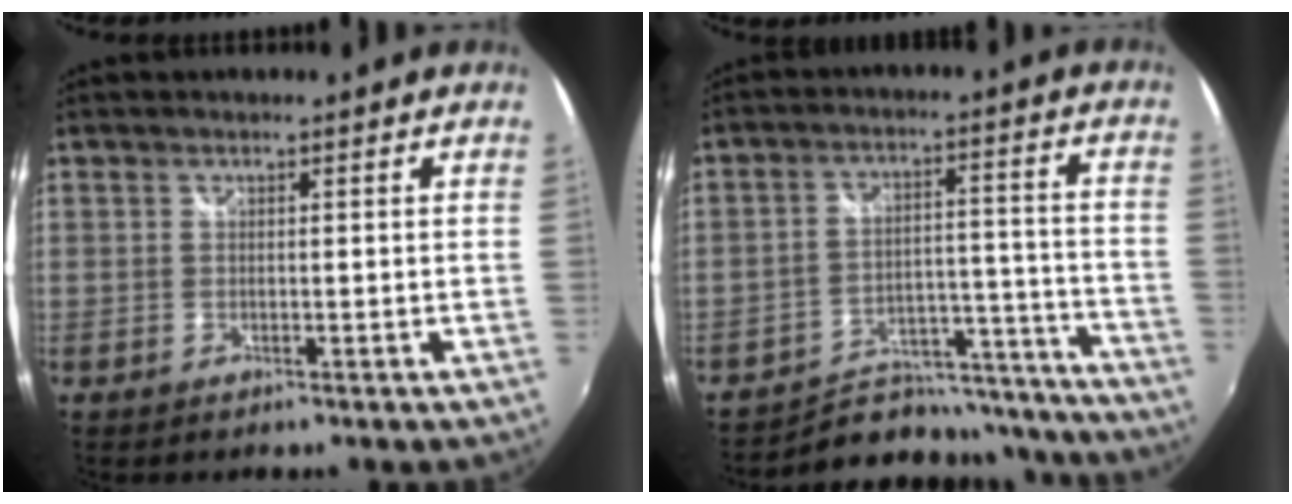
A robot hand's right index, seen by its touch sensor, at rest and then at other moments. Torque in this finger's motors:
{"motor_torque": [0.07, -0.97, -0.28, -0.21]}